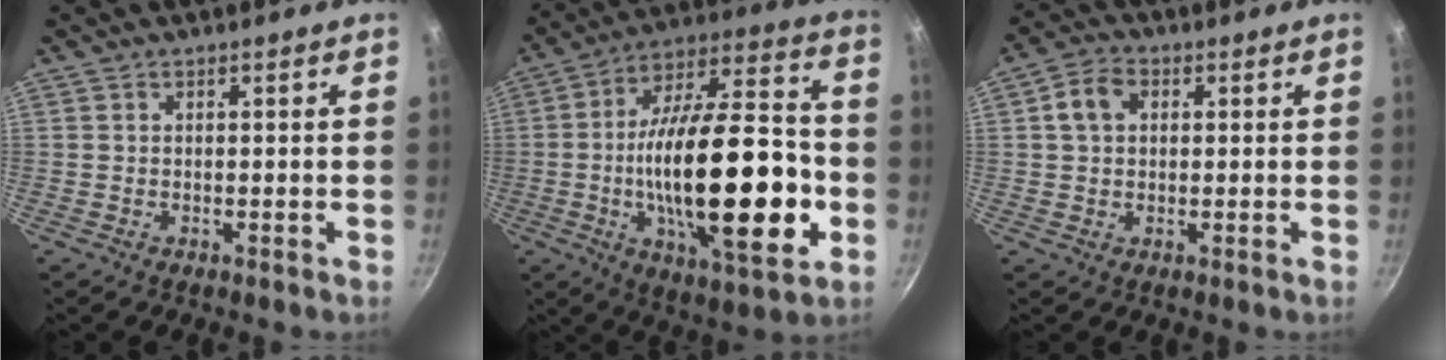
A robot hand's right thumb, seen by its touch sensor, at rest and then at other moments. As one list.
[{"total": 30.1, "force": [-5.4, 11.3, 27.4], "torque": [-0.431, 0.026, -0.081]}, {"total": 5.4, "force": [1.2, 4.1, 3.4], "torque": [-0.052, 0.013, 0.014]}]